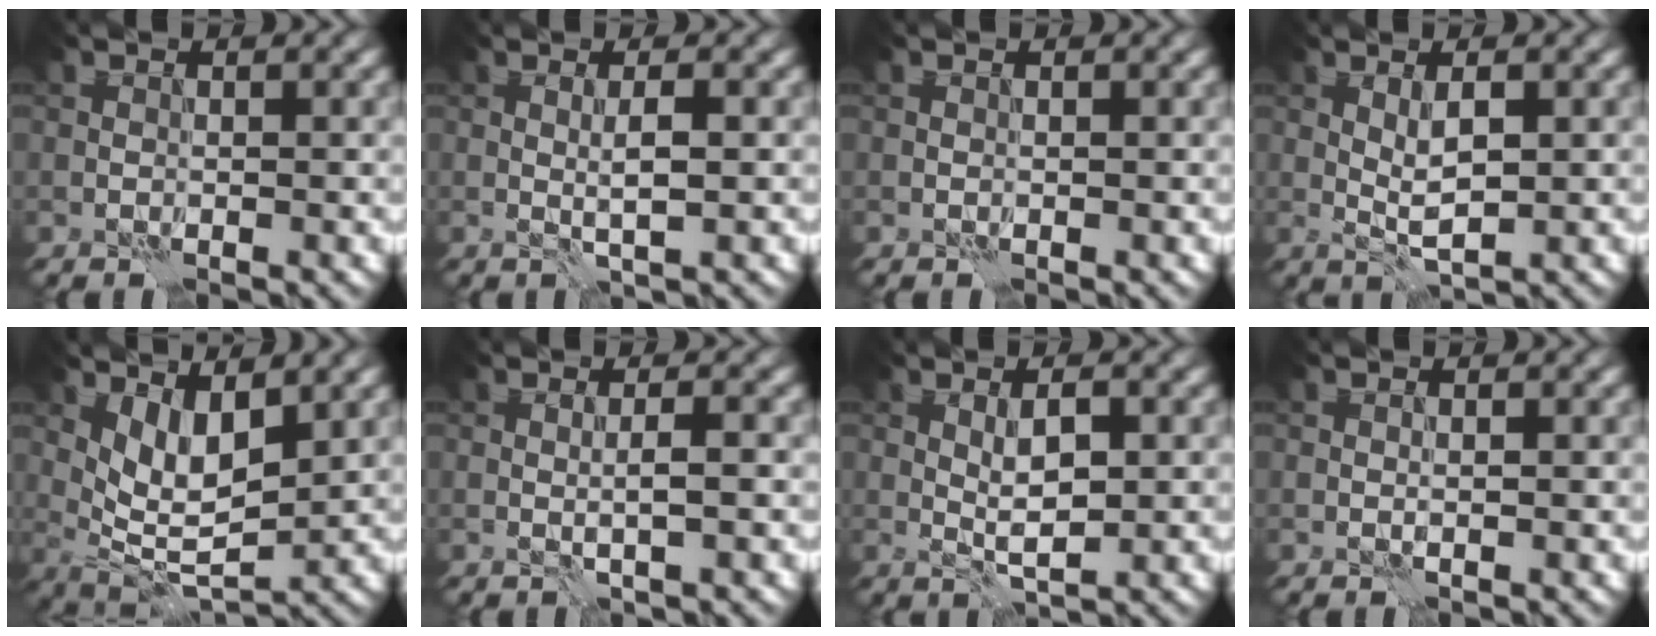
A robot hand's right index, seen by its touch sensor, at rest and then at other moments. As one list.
[{"total": 1.6, "force": [-0.1, -0.2, 1.6], "torque": [-0.025, -0.001, -0.003]}, {"total": 0.0}, {"total": 2.3, "force": [0.2, 0.5, 2.2], "torque": [-0.044, -0.002, 0.005]}, {"total": 4.7, "force": [1.8, 2.0, 3.9], "torque": [-0.071, -0.019, 0.037]}, {"total": 1.4, "force": [-0.3, -0.3, 1.3], "torque": [-0.023, 0.001, -0.008]}, {"total": 2.8, "force": [0.1, 0.8, 2.7], "torque": [-0.048, 0.000, 0.003]}, {"total": 0.7, "force": [-0.5, -0.5, -0.2], "torque": [0.005, 0.000, -0.012]}]